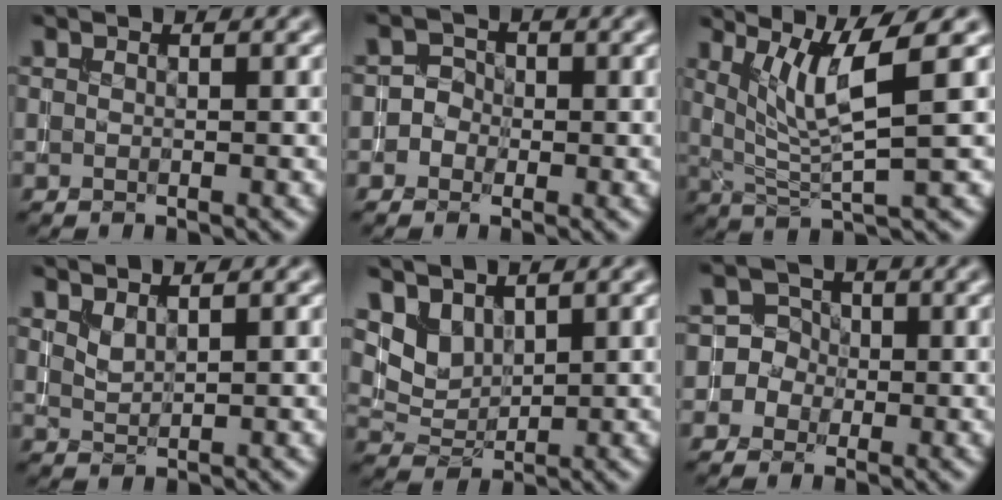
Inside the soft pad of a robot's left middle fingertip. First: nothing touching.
{"total": 1.9, "force": [-0.4, 1.8, 0.5], "torque": [0.017, 0.007, -0.017]}
{"total": 5.6, "force": [2.2, 0.9, 5.0], "torque": [-0.094, -0.004, 0.044]}
{"total": 1.3, "force": [1.1, 0.3, 0.7], "torque": [-0.020, -0.002, 0.025]}
{"total": 2.9, "force": [2.2, 1.7, 1.1], "torque": [-0.031, -0.011, 0.049]}
{"total": 4.3, "force": [-0.5, 4.3, 0.6], "torque": [0.024, 0.025, -0.032]}